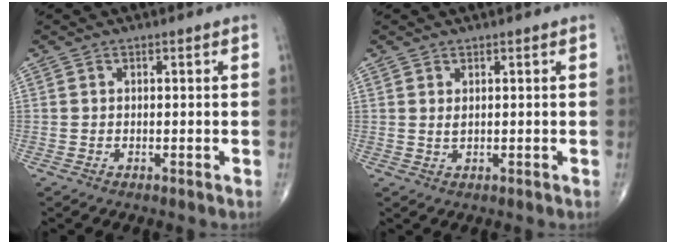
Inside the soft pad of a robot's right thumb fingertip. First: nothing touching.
{"total": 1.1, "force": [0.5, 0.4, 0.8], "torque": [-0.018, -0.001, 0.014]}